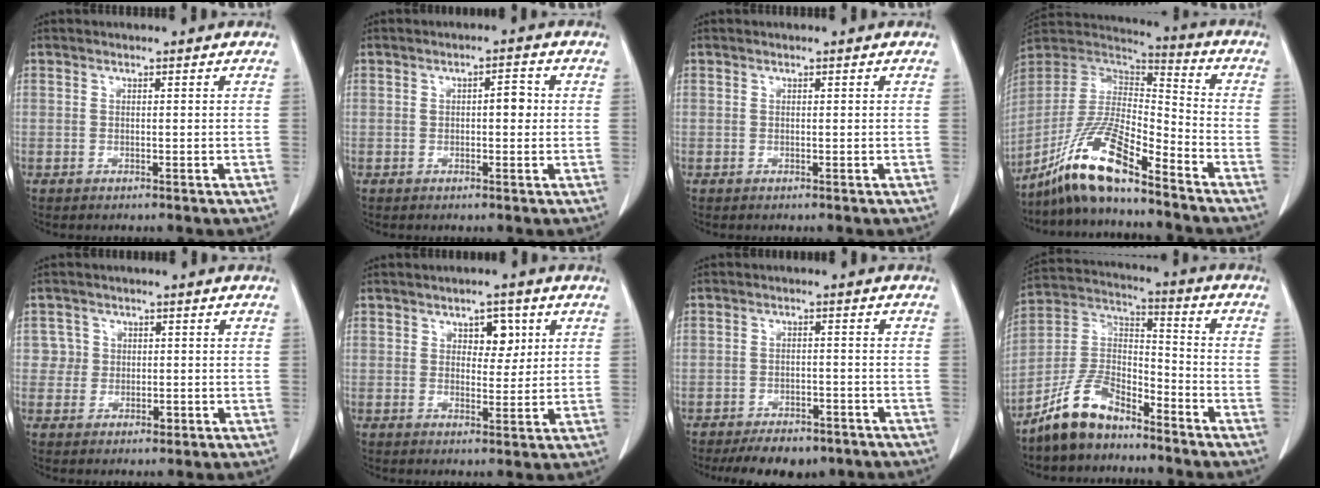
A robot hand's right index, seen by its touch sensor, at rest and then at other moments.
{"total": 2.7, "force": [0.3, 1.1, 2.5], "torque": [-0.036, 0.011, 0.003]}
{"total": 0.0}
{"total": 14.5, "force": [-10.7, 2.1, 9.6], "torque": [-0.187, 0.003, -0.199]}
{"total": 3.0, "force": [0.3, 3.0, 0.0], "torque": [0.015, 0.005, 0.004]}
{"total": 4.2, "force": [1.8, 2.4, 2.9], "torque": [-0.035, 0.006, 0.026]}
{"total": 8.2, "force": [-6.4, 3.8, 3.5], "torque": [-0.042, 0.002, -0.088]}
{"total": 10.2, "force": [-8.2, 5.4, 2.9], "torque": [-0.064, 0.033, -0.155]}